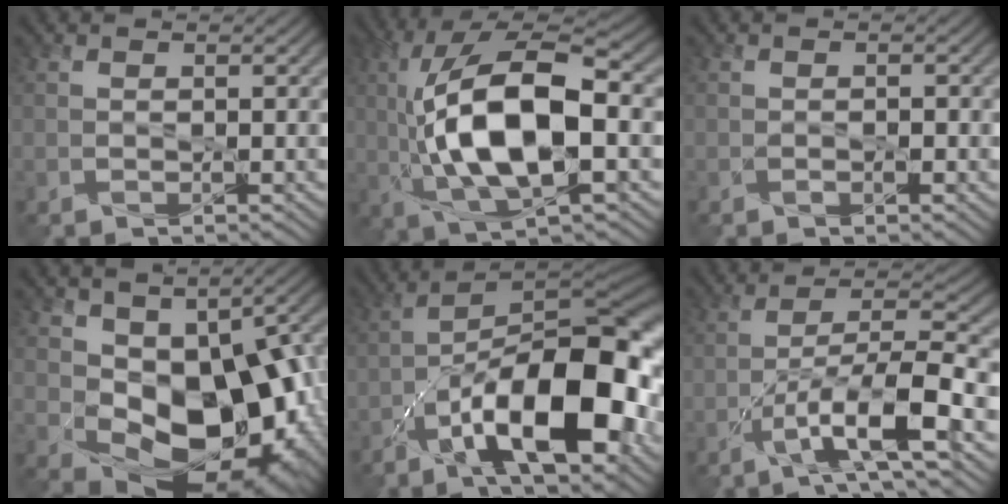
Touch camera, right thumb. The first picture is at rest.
{"total": 14.3, "force": [-0.6, 5.4, 13.2], "torque": [-0.253, 0.030, -0.017]}
{"total": 1.0, "force": [-0.5, 0.4, 0.8], "torque": [-0.006, -0.003, -0.007]}
{"total": 12.8, "force": [-0.3, 8.5, 9.6], "torque": [-0.133, -0.034, 0.009]}
{"total": 17.3, "force": [-7.5, 5.8, 14.4], "torque": [-0.217, 0.004, -0.140]}
{"total": 9.5, "force": [-5.3, 1.4, 7.8], "torque": [-0.133, 0.011, -0.101]}